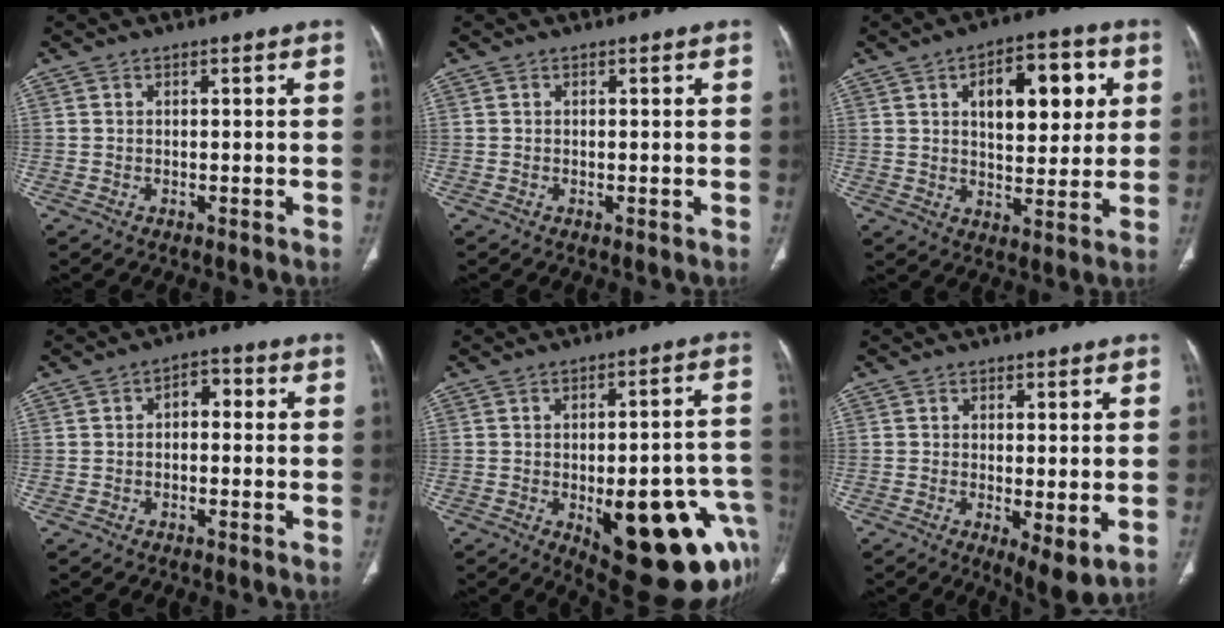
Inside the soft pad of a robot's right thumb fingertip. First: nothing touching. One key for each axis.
{"total": 0.0}
{"total": 13.7, "fx": 4.2, "fy": 7.0, "fz": 11.0, "tx": -0.118, "ty": -0.002, "tz": 0.063}
{"total": 3.7, "fx": 0.1, "fy": 2.4, "fz": 2.8, "tx": -0.027, "ty": 0.016, "tz": -0.009}
{"total": 24.8, "fx": -9.0, "fy": 10.0, "fz": 20.9, "tx": -0.181, "ty": 0.027, "tz": -0.097}
{"total": 5.8, "fx": -1.0, "fy": 1.9, "fz": 5.4, "tx": -0.087, "ty": -0.024, "tz": -0.015}